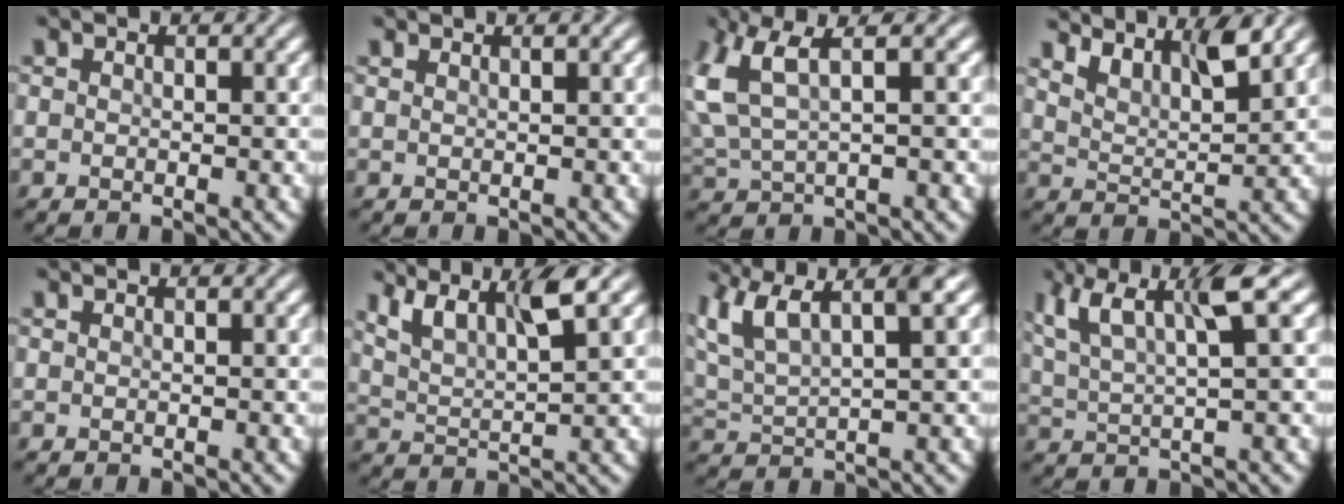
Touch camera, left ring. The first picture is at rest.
{"total": 1.0, "force": [0.8, 0.2, 0.5], "torque": [-0.007, -0.003, 0.007]}
{"total": 5.9, "force": [2.3, 2.1, 5.0], "torque": [-0.130, 0.010, 0.049]}
{"total": 4.3, "force": [3.5, 1.1, 2.2], "torque": [-0.044, 0.000, 0.061]}
{"total": 0.0}
{"total": 5.3, "force": [3.6, 1.3, 3.7], "torque": [-0.069, 0.010, 0.068]}
{"total": 9.6, "force": [5.9, 2.8, 7.0], "torque": [-0.136, 0.030, 0.097]}
{"total": 6.5, "force": [3.1, 1.3, 5.6], "torque": [-0.101, 0.011, 0.062]}